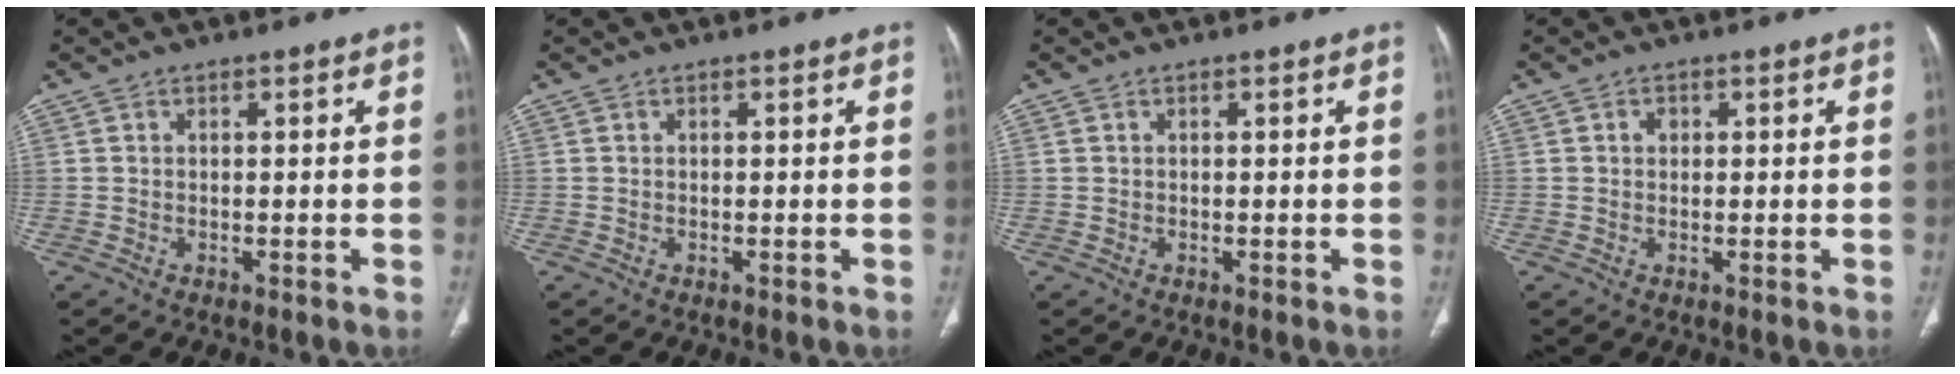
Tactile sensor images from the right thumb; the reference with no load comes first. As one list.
[{"total": 0.0}, {"total": 0.0}, {"total": 1.3, "force": [0.3, 1.1, 0.6], "torque": [-0.005, 0.002, 0.003]}]